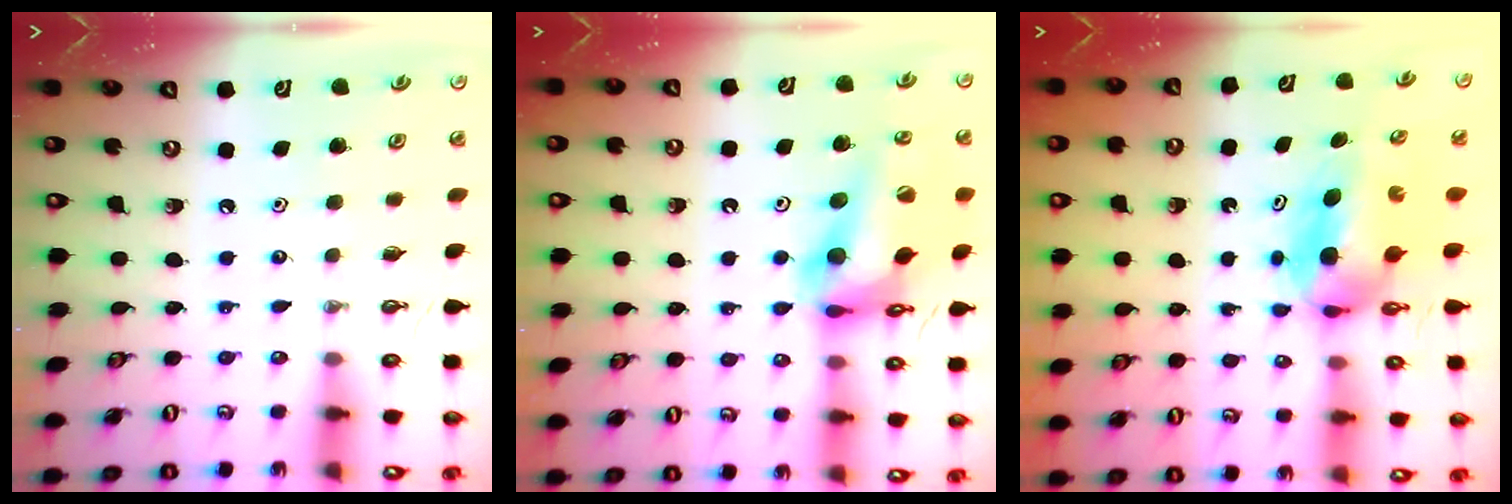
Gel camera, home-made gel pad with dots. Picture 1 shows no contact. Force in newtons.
{"total": 16.8, "press": 16.7, "slide": 1.8}
{"total": 6.7, "press": 6.2, "slide": 2.6}